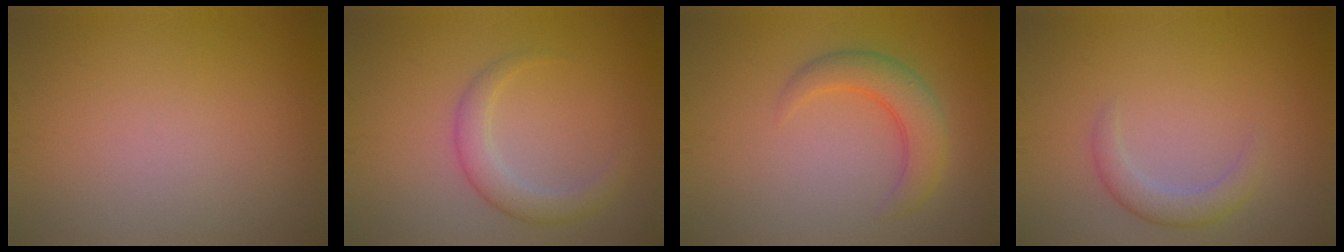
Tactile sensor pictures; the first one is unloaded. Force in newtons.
{"total": 2.8, "press": 2.8, "slide": 0.1}
{"total": 3.7, "press": 3.7, "slide": 0.1}
{"total": 2.3, "press": 2.3, "slide": 0.1}